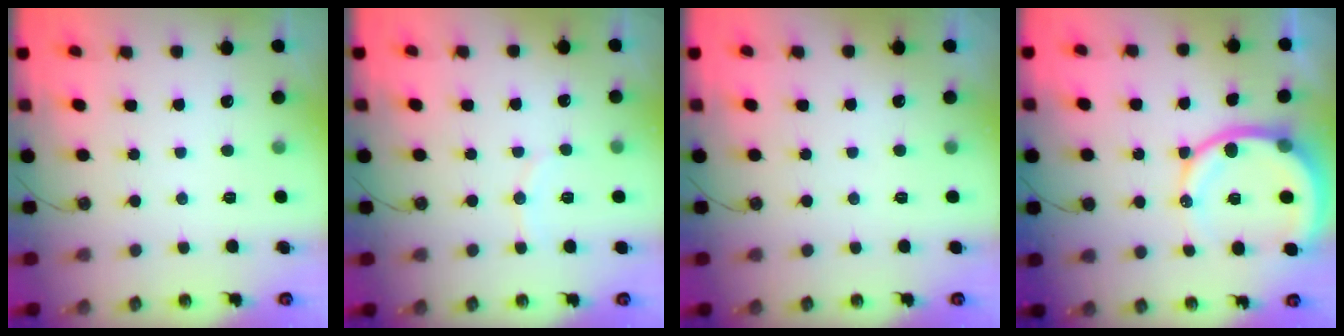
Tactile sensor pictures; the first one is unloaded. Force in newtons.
{"total": 5.8, "press": 5.4, "slide": 2.1}
{"total": 1.7, "press": 0.3, "slide": 1.7}
{"total": 14.5, "press": 14.4, "slide": 1.8}